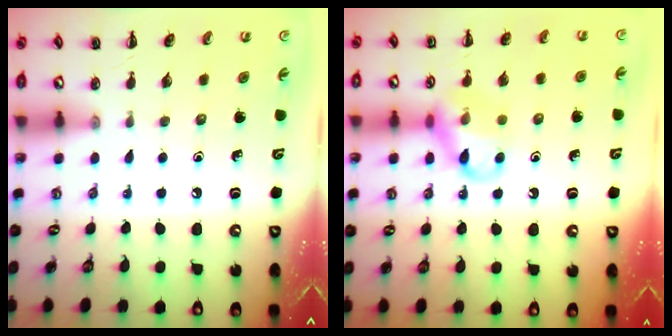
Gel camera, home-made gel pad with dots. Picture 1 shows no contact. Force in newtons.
{"total": 13.1, "press": 13.0, "slide": 1.7}